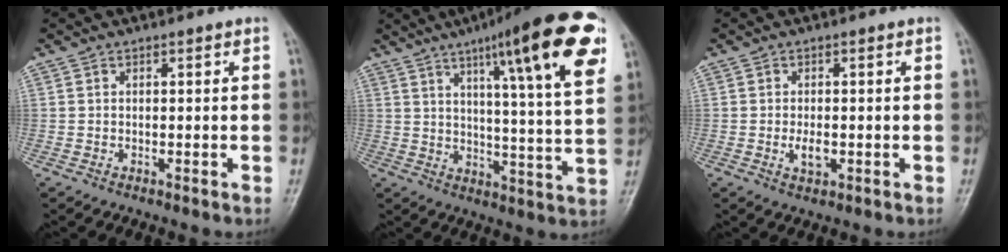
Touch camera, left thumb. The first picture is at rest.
{"total": 22.5, "force": [11.3, 3.5, 19.1], "torque": [-0.252, -0.026, 0.158]}
{"total": 2.6, "force": [-0.6, 1.4, 2.2], "torque": [-0.040, -0.003, -0.008]}